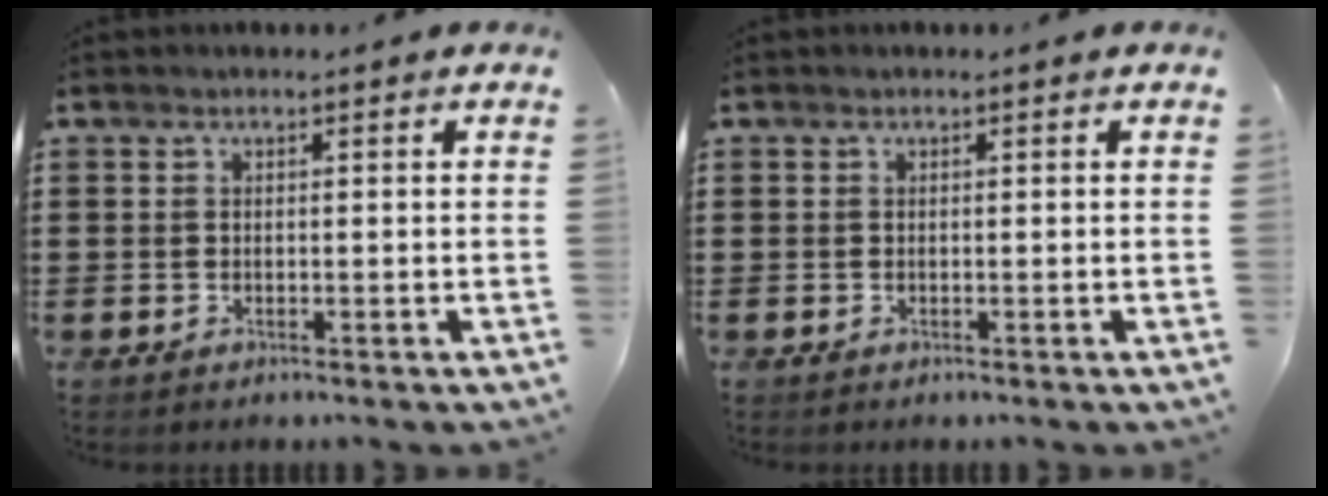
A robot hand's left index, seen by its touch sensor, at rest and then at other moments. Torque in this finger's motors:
{"motor_torque": [-0.04, 0.00, 0.00, -0.01]}